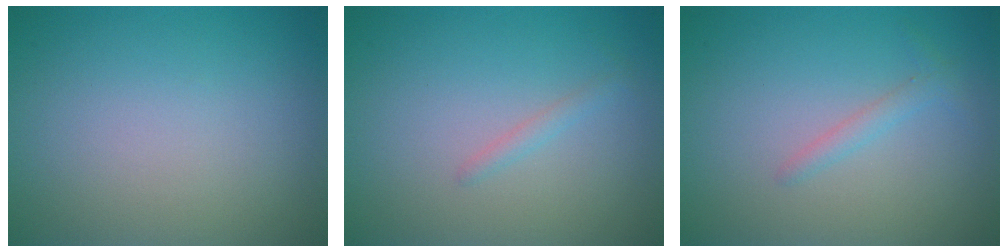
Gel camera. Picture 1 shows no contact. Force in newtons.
{"total": 0.8, "press": 0.8, "slide": 0.1}
{"total": 1.2, "press": 1.2, "slide": 0.1}